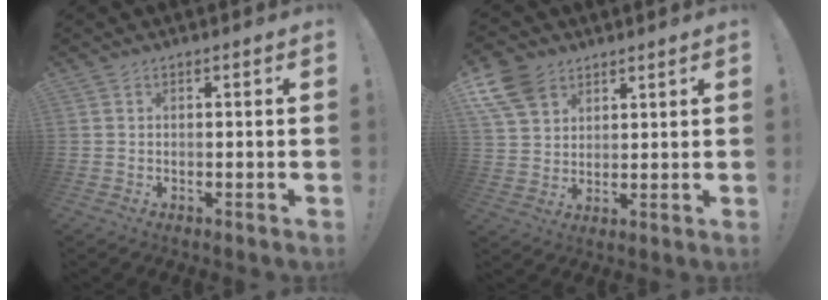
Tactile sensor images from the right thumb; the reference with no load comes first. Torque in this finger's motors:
{"motor_torque": [-0.38, 0.56, 0.14, 0.23, 0.17]}